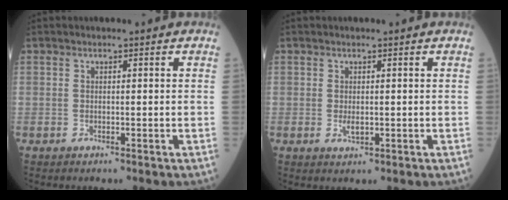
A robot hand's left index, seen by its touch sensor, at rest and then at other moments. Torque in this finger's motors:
{"motor_torque": [0.34, 0.41, 0.18, -0.02]}